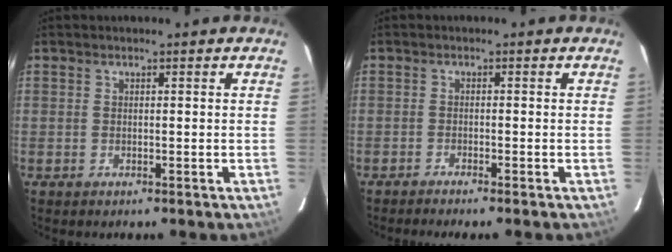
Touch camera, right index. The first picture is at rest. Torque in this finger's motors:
{"motor_torque": [0.88, -0.95, 0.36, 0.05]}